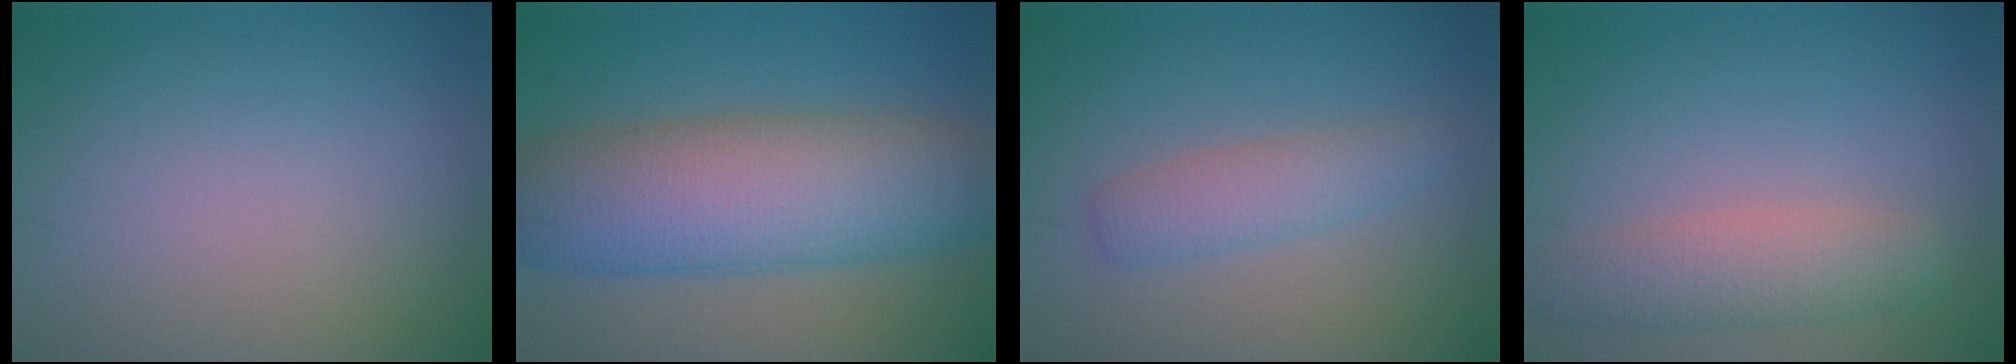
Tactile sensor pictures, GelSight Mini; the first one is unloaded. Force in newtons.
{"total": 11.2, "press": 11.2, "slide": 0.2}
{"total": 2.8, "press": 2.8, "slide": 0.1}
{"total": 4.1, "press": 4.1, "slide": 0.1}